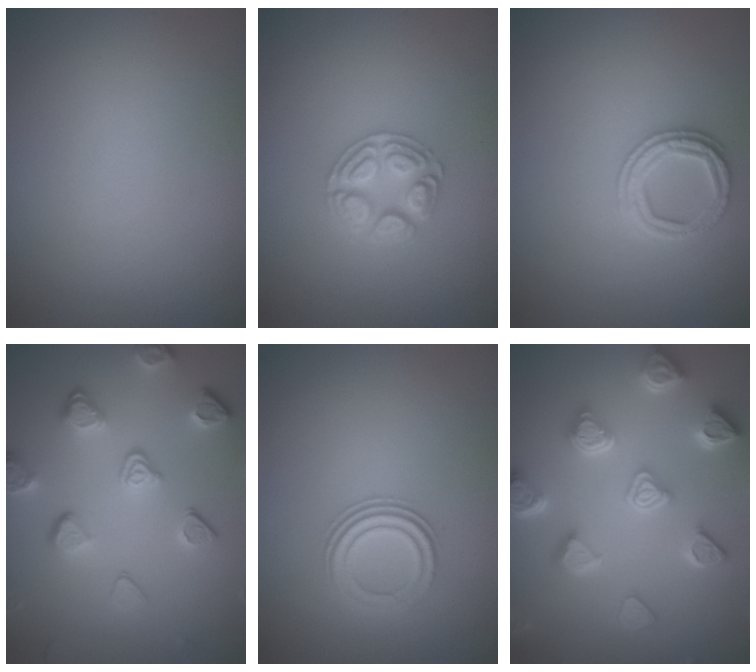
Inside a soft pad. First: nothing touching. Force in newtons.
{"total": 2.9, "press": 2.8, "slide": 0.4}
{"total": 2.4, "press": 2.4, "slide": 0.2}
{"total": 4.8, "press": 3.7, "slide": 3.1}
{"total": 2.8, "press": 2.2, "slide": 1.7}
{"total": 6.6, "press": 5.3, "slide": 3.8}